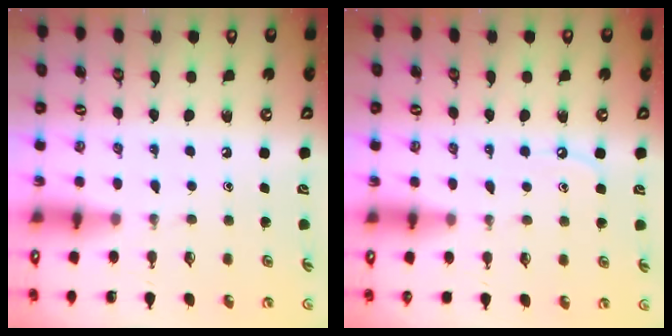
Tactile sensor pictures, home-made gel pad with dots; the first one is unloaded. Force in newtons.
{"total": 4.6, "press": 4.5, "slide": 0.7}